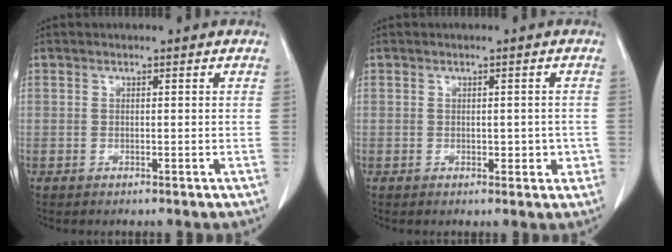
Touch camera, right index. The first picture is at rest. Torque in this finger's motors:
{"motor_torque": [-0.04, 0.22, 0.05, 0.05]}